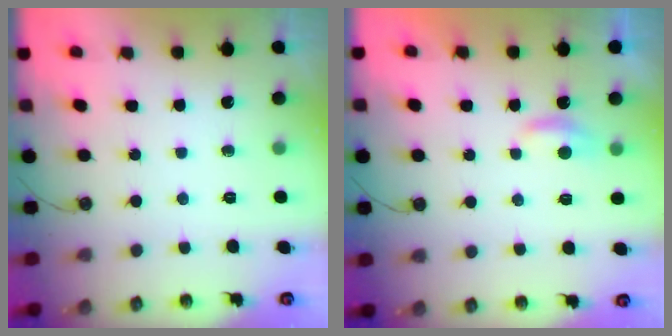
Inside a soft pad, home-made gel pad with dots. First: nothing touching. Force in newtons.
{"total": 1.4, "press": 1.3, "slide": 0.5}